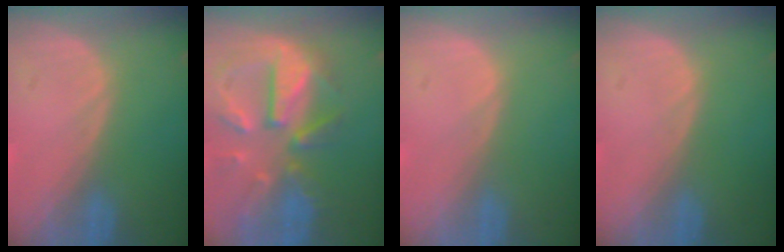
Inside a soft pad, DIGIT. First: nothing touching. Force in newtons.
{"total": 11.3, "press": 9.9, "slide": 5.4}
{"total": 0.0}
{"total": 0.0}